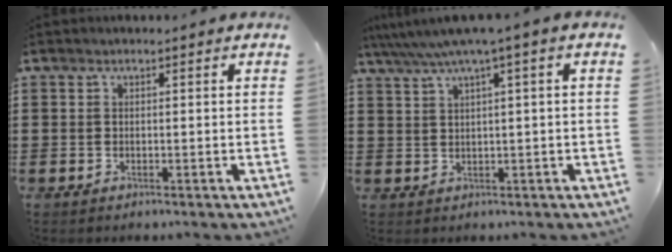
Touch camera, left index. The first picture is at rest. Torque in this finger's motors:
{"motor_torque": [2.14, 0.00, 0.87, 0.21]}